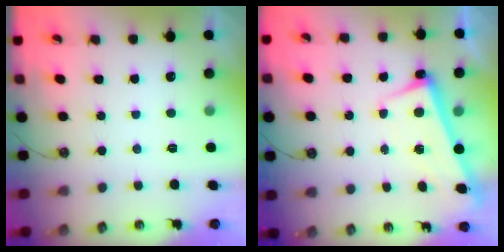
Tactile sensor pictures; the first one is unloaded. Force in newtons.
{"total": 2.6, "press": 2.4, "slide": 0.9}